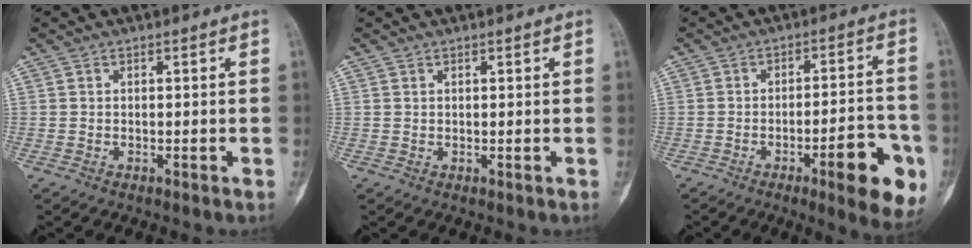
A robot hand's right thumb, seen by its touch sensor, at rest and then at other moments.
{"total": 0.0}
{"total": 13.8, "force": [-5.8, 3.7, 11.9], "torque": [-0.134, 0.025, -0.073]}